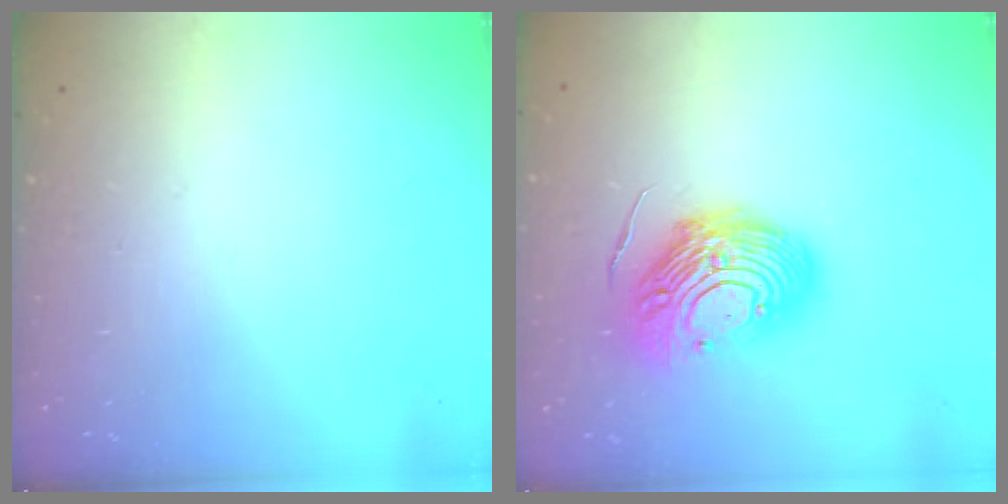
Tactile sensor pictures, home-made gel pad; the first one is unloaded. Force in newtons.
{"total": 16.8, "press": 16.7, "slide": 1.9}